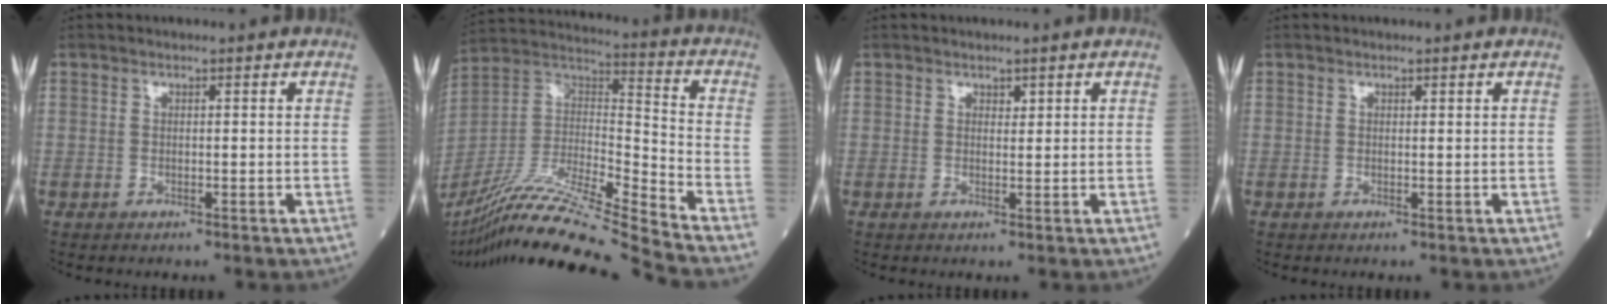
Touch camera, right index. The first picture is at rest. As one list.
[{"total": 23.5, "force": [-20.6, -1.9, 11.1], "torque": [-0.238, -0.028, -0.373]}, {"total": 0.9, "force": [0.6, 0.5, 0.4], "torque": [-0.003, -0.001, 0.009]}, {"total": 0.0}]